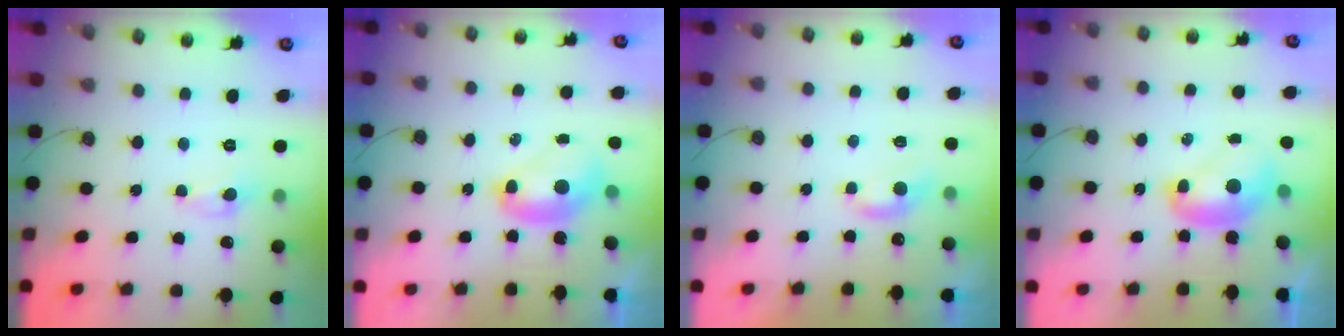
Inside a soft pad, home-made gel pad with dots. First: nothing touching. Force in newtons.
{"total": 2.6, "press": 2.6, "slide": 0.2}
{"total": 0.9, "press": 0.1, "slide": 0.9}
{"total": 2.2, "press": 2.2, "slide": 0.2}